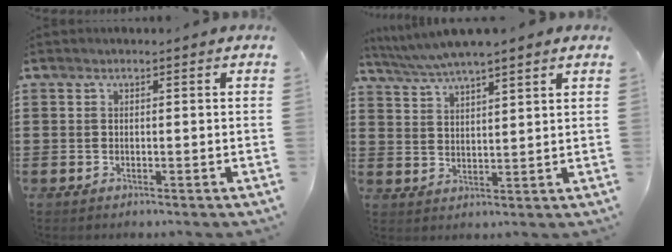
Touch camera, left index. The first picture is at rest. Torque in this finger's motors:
{"motor_torque": [1.11, -1.03, 0.47, 0.21]}